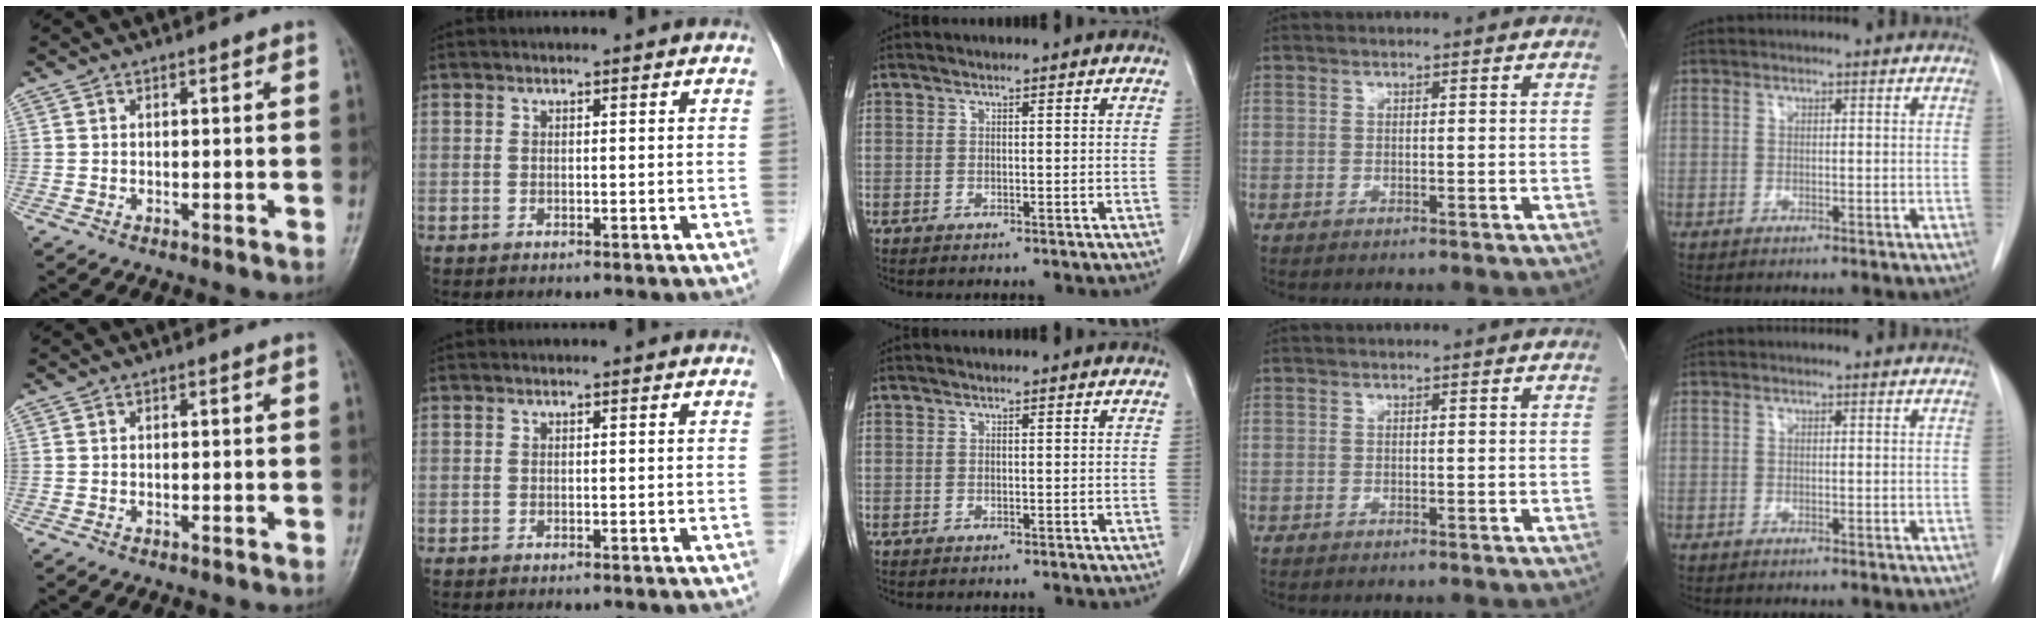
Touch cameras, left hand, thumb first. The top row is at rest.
{}